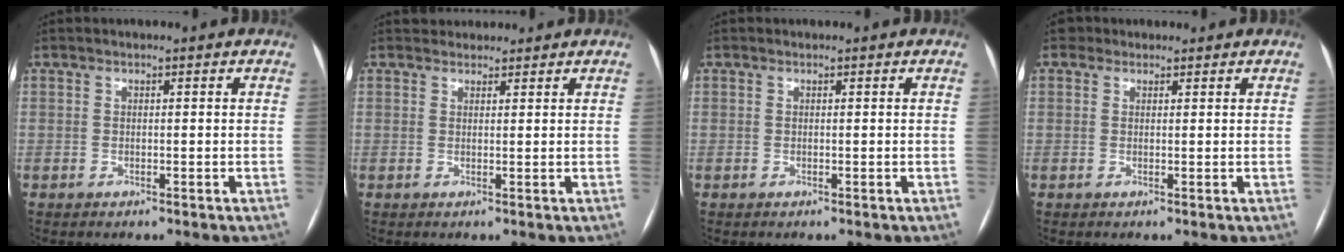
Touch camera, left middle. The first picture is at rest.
{"total": 2.8, "force": [2.6, 1.1, 0.0], "torque": [0.007, 0.021, 0.038]}
{"total": 0.0}
{"total": 2.0, "force": [1.2, 1.5, 0.0], "torque": [0.005, 0.017, 0.015]}